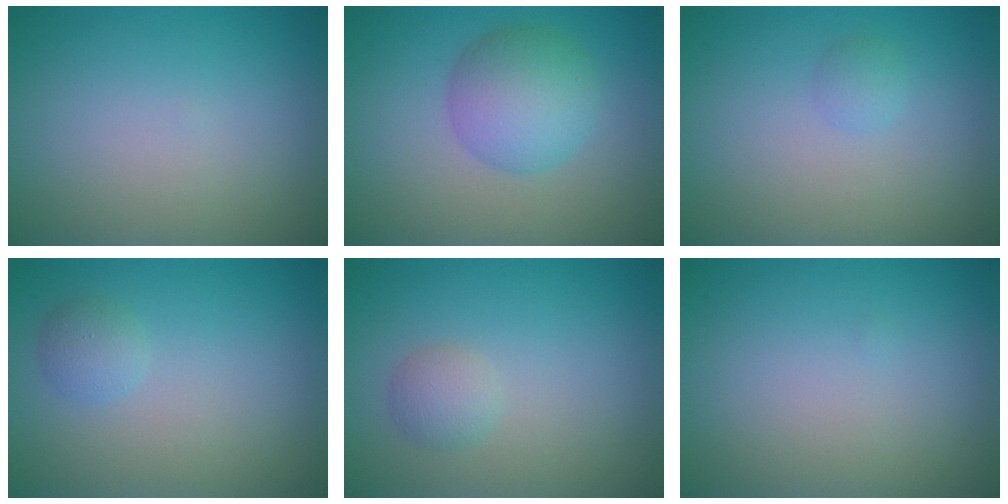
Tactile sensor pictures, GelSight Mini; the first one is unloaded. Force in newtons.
{"total": 5.0, "press": 5.0, "slide": 0.2}
{"total": 0.9, "press": 0.8, "slide": 0.1}
{"total": 1.4, "press": 1.4, "slide": 0.1}
{"total": 1.6, "press": 1.6, "slide": 0.0}
{"total": 0.0}